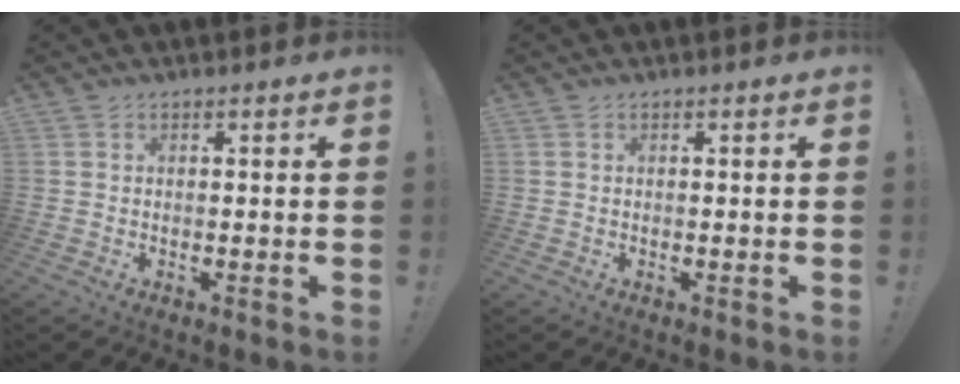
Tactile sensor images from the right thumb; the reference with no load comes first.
{"total": 0.0}